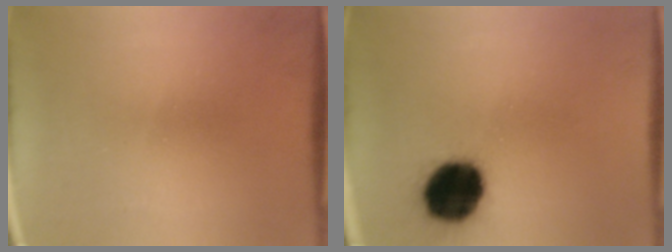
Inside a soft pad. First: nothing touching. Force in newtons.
{"total": 15.7}